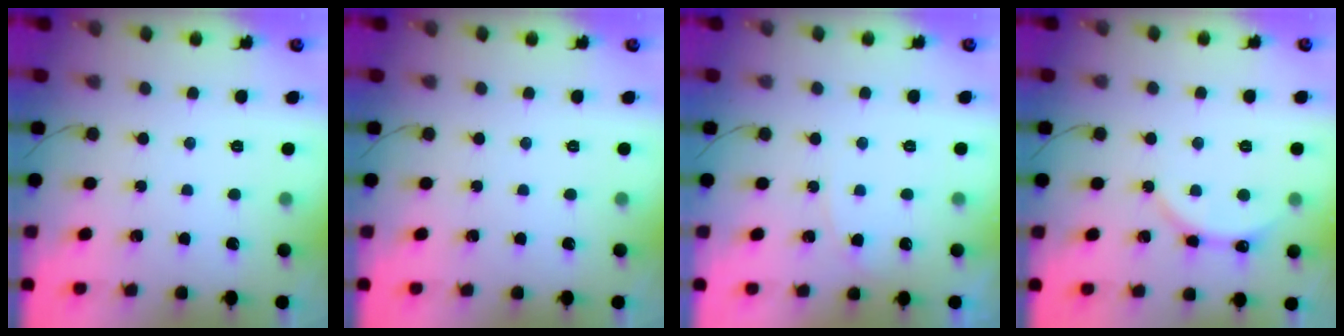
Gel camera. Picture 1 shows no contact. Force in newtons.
{"total": 0.0}
{"total": 3.3, "press": 3.3, "slide": 0.3}
{"total": 3.6, "press": 3.6, "slide": 0.4}